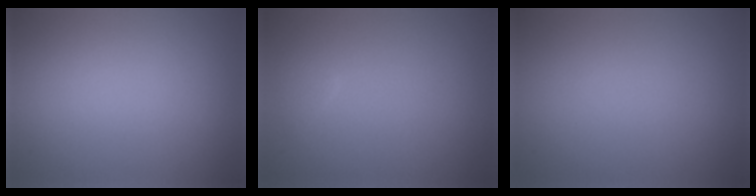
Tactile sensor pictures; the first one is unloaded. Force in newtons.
{"total": 0.6, "press": 0.6, "slide": 0.0}
{"total": 0.0}